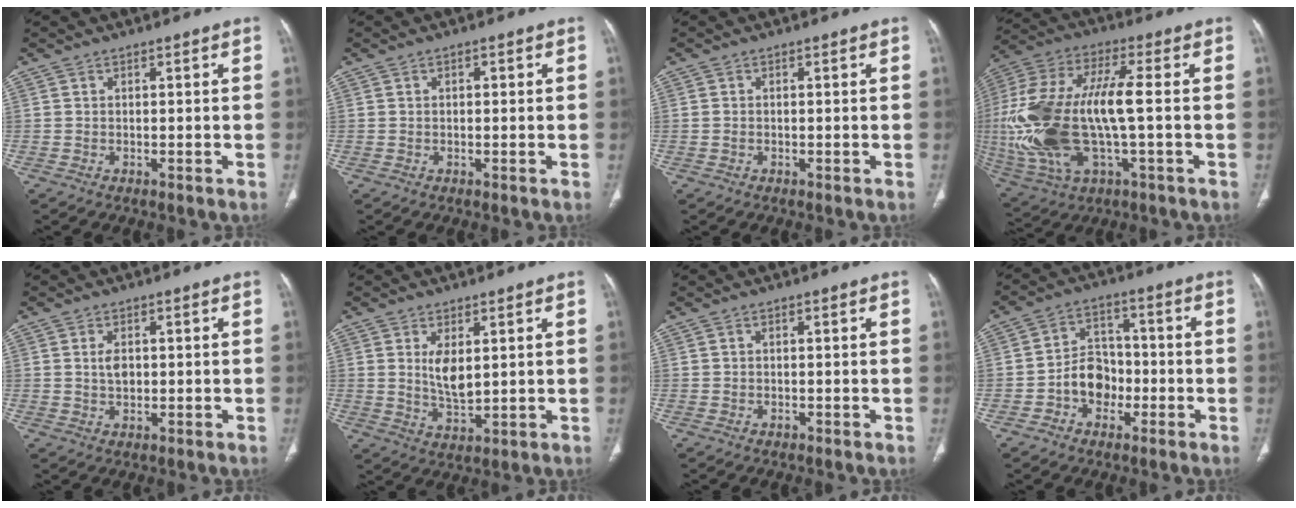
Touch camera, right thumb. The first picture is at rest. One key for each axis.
{"total": 1.0, "fx": 0.2, "fy": 0.5, "fz": 0.8, "tx": -0.017, "ty": 0.005, "tz": 0.006}
{"total": 0.7, "fx": -0.1, "fy": 0.5, "fz": 0.5, "tx": -0.014, "ty": 0.005, "tz": 0.000}
{"total": 24.5, "fx": -2.0, "fy": 9.5, "fz": 22.5, "tx": -0.516, "ty": 0.013, "tz": -0.025}
{"total": 3.0, "fx": 0.4, "fy": 1.9, "fz": 2.3, "tx": -0.040, "ty": -0.001, "tz": 0.008}
{"total": 5.9, "fx": 1.5, "fy": 2.7, "fz": 4.9, "tx": -0.083, "ty": -0.020, "tz": 0.038}
{"total": 0.5, "fx": -0.3, "fy": 0.4, "fz": 0.2, "tx": -0.003, "ty": 0.001, "tz": -0.005}
{"total": 8.1, "fx": -2.6, "fy": 6.4, "fz": 4.2, "tx": -0.039, "ty": 0.034, "tz": -0.052}